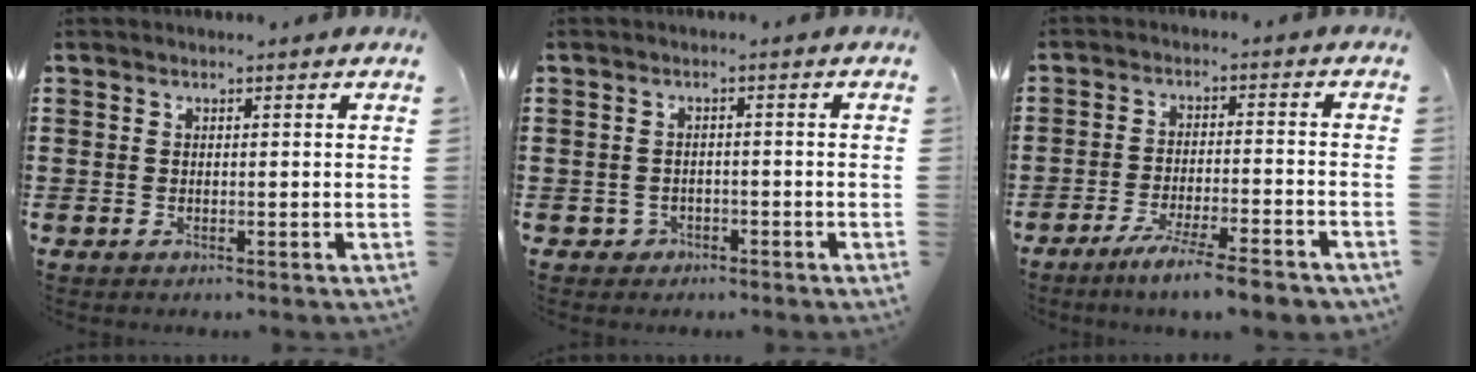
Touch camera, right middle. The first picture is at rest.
{"total": 1.4, "force": [-1.1, 0.8, 0.1], "torque": [-0.009, -0.002, -0.026]}
{"total": 6.4, "force": [-5.3, -0.3, 3.5], "torque": [-0.066, -0.016, -0.097]}